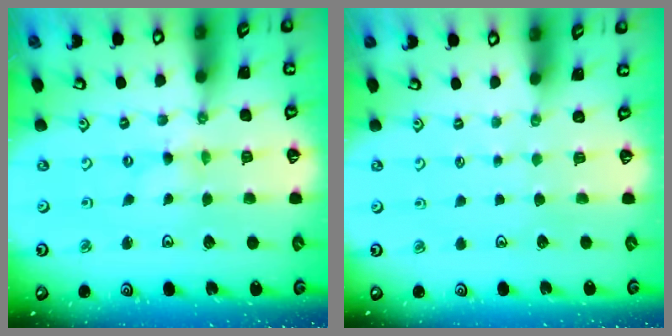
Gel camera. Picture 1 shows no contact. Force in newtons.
{"total": 0.6, "press": 0.6, "slide": 0.1}